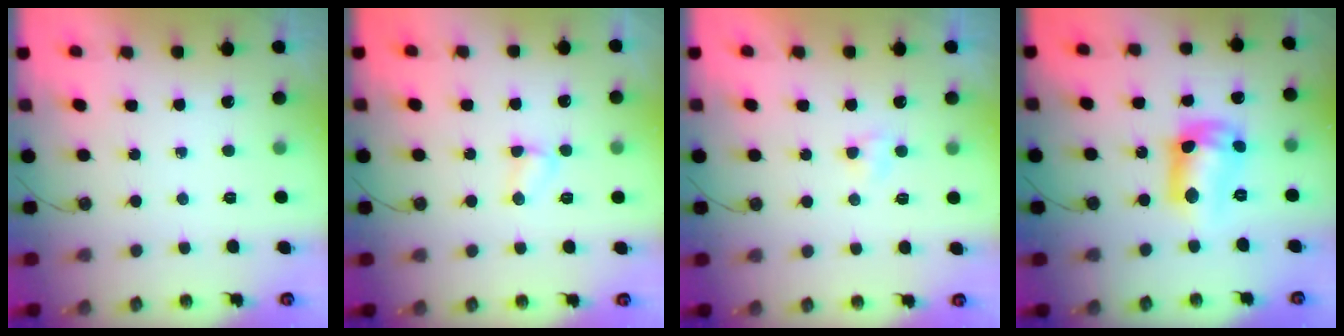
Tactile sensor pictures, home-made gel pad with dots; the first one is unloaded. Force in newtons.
{"total": 2.9, "press": 2.9, "slide": 0.3}
{"total": 2.7, "press": 2.7, "slide": 0.4}
{"total": 11.7, "press": 11.7, "slide": 1.1}